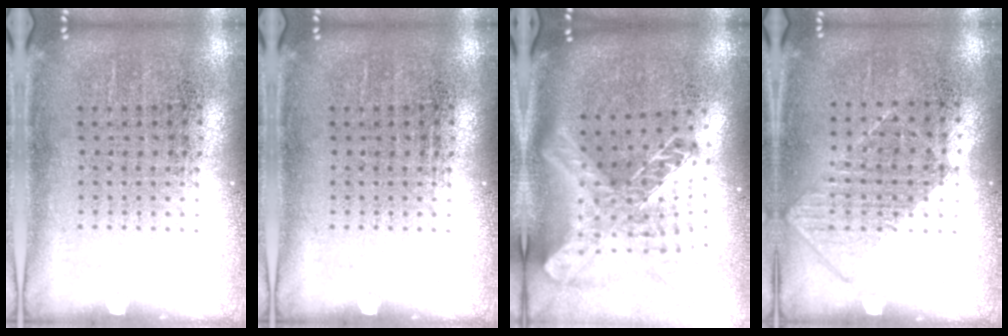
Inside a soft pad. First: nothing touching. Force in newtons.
{"total": 0.0}
{"total": 1.9, "press": 1.6, "slide": 1.1}
{"total": 0.8, "press": 0.8, "slide": 0.4}